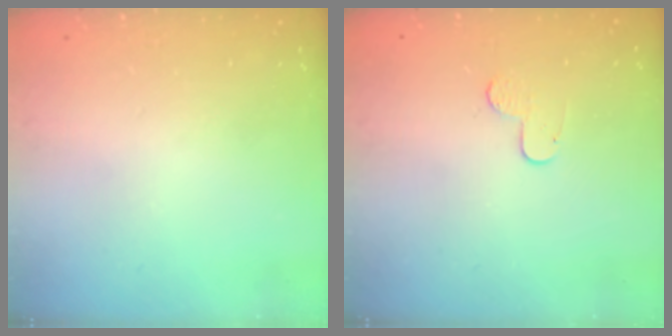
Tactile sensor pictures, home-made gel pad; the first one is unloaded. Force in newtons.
{"total": 5.5, "press": 5.5, "slide": 0.5}